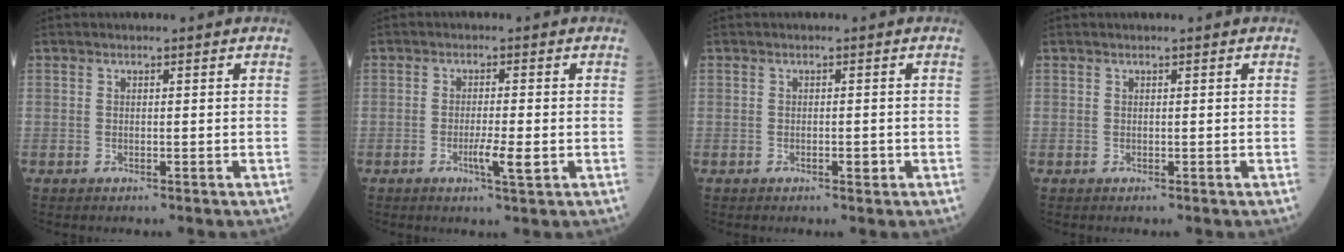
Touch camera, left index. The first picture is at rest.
{"total": 3.5, "force": [-1.2, 0.2, 3.3], "torque": [-0.060, -0.007, -0.020]}
{"total": 1.1, "force": [-0.7, 0.4, 0.9], "torque": [-0.014, -0.001, -0.010]}
{"total": 0.0}